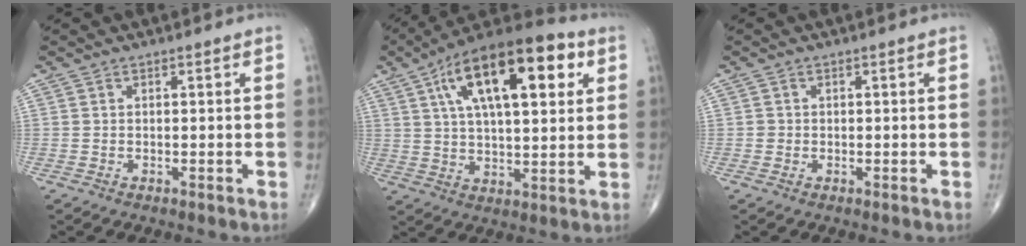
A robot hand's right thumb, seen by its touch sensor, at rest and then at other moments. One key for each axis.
{"total": 21.9, "fx": 8.2, "fy": 9.0, "fz": 18.1, "tx": -0.285, "ty": 0.006, "tz": 0.128}
{"total": 0.7, "fx": -0.1, "fy": 0.7, "fz": 0.0, "tx": 0.003, "ty": 0.003, "tz": -0.002}